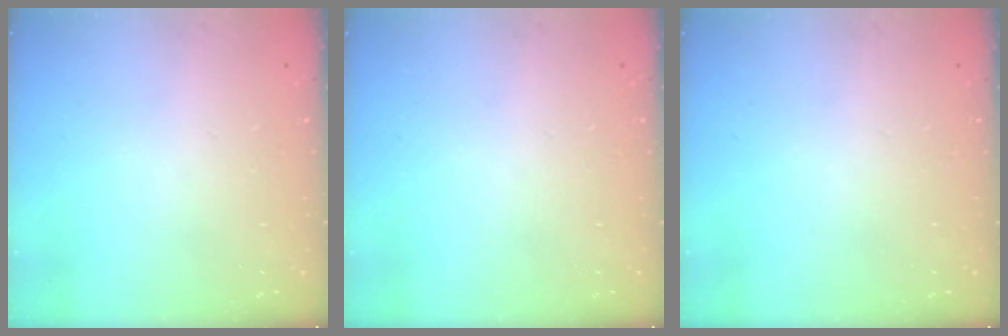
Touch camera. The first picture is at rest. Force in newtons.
{"total": 0.0}
{"total": 0.0}